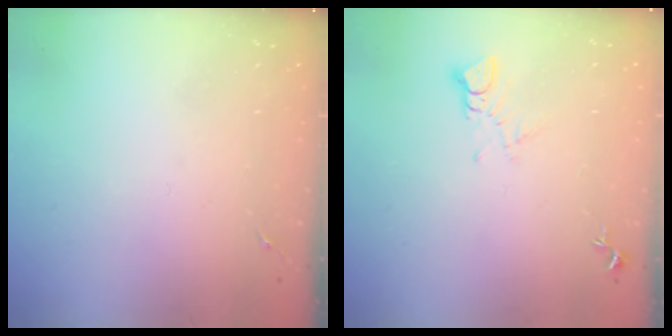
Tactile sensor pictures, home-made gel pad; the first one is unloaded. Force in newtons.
{"total": 3.5, "press": 3.5, "slide": 0.3}